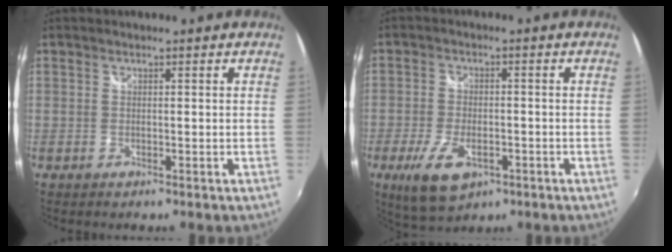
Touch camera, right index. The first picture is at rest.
{"total": 10.0, "force": [-4.8, 5.0, 7.2], "torque": [-0.161, -0.022, -0.080]}